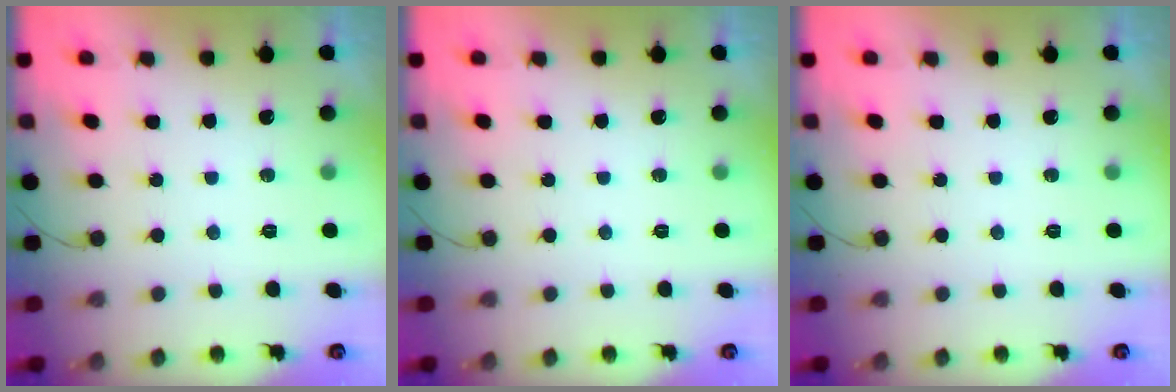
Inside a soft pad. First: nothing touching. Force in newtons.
{"total": 0.0}
{"total": 0.0}